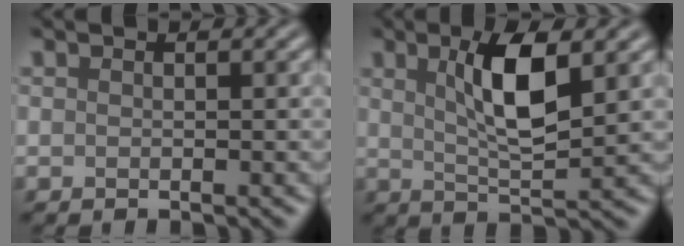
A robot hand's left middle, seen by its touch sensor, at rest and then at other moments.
{"total": 5.2, "force": [1.3, 1.3, 4.9], "torque": [-0.087, -0.004, 0.030]}